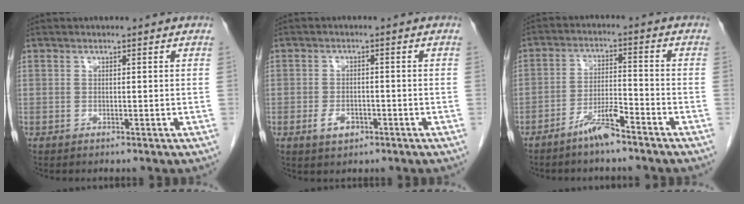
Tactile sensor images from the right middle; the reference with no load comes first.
{"total": 3.1, "force": [-1.5, 1.8, 2.0], "torque": [-0.042, 0.000, -0.019]}
{"total": 5.6, "force": [-4.3, 0.8, 3.5], "torque": [-0.070, 0.001, -0.082]}